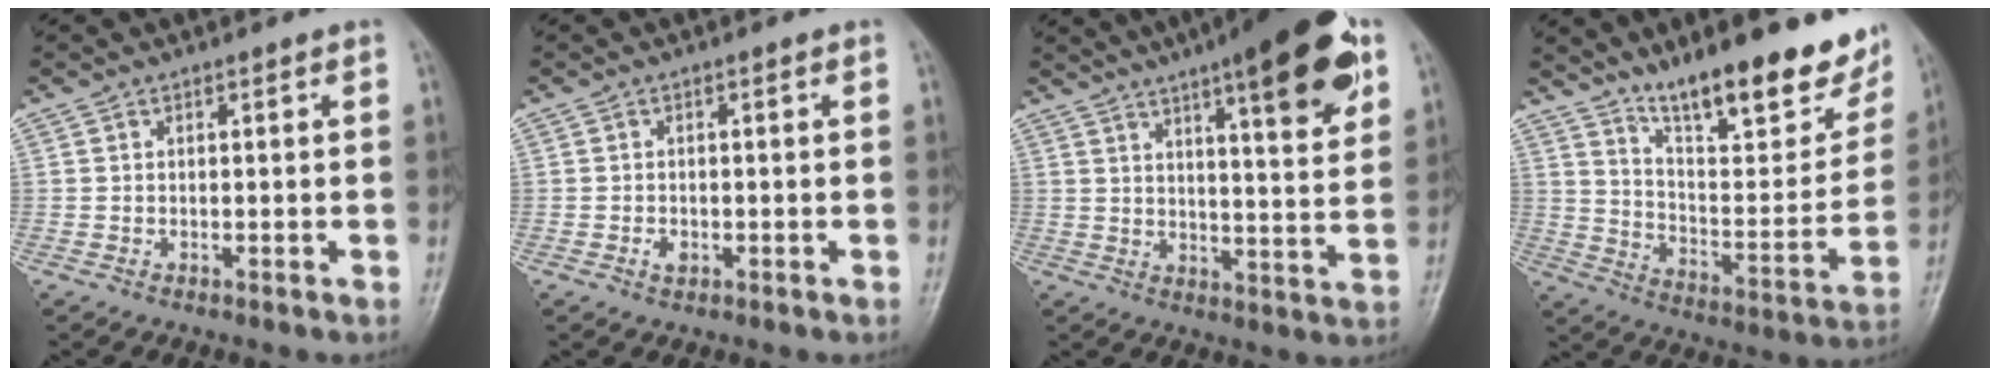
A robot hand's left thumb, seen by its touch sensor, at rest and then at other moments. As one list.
[{"total": 1.5, "force": [-0.5, 1.1, 0.9], "torque": [-0.013, 0.001, -0.009]}, {"total": 18.9, "force": [10.1, 4.3, 15.4], "torque": [-0.192, -0.032, 0.141]}, {"total": 21.2, "force": [15.2, 5.6, 13.6], "torque": [-0.160, -0.085, 0.246]}]